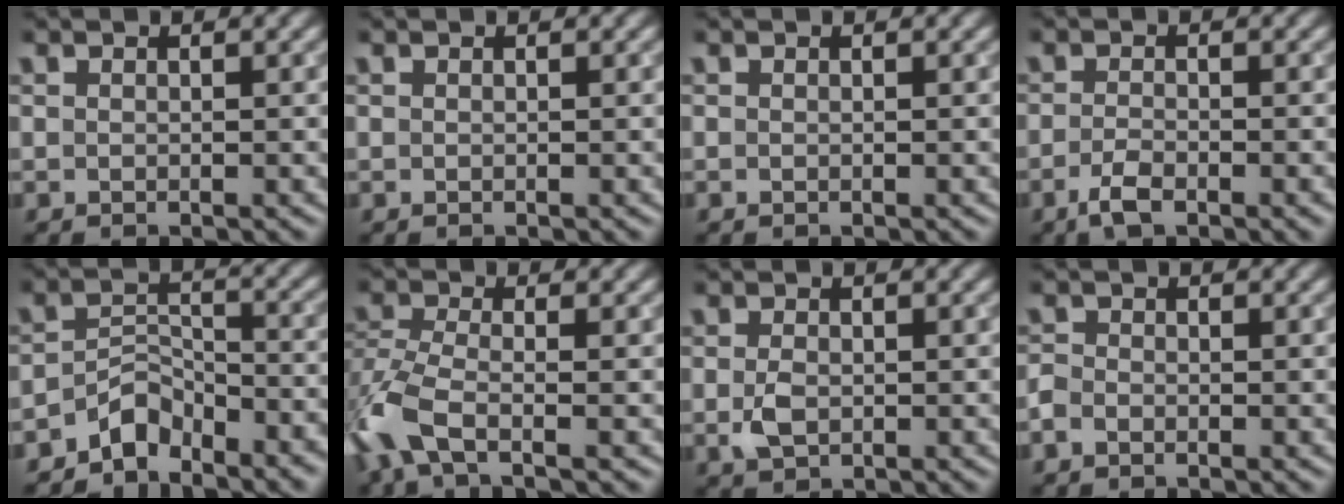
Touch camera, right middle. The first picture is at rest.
{"total": 0.0}
{"total": 0.0}
{"total": 3.0, "force": [-1.7, 1.0, 2.3], "torque": [-0.046, -0.003, -0.035]}
{"total": 4.5, "force": [-3.6, 2.0, 1.8], "torque": [-0.023, 0.005, -0.071]}
{"total": 5.9, "force": [-3.1, 2.4, 4.5], "torque": [-0.112, -0.010, -0.075]}
{"total": 2.0, "force": [-0.2, 1.3, 1.4], "torque": [-0.033, -0.003, -0.003]}
{"total": 1.2, "force": [-0.8, 0.7, 0.6], "torque": [-0.011, 0.000, -0.020]}